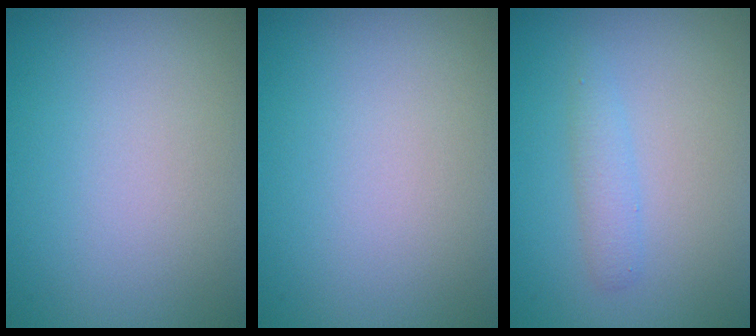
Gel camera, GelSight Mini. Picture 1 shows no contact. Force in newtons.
{"total": 0.0}
{"total": 1.4, "press": 1.4, "slide": 0.1}